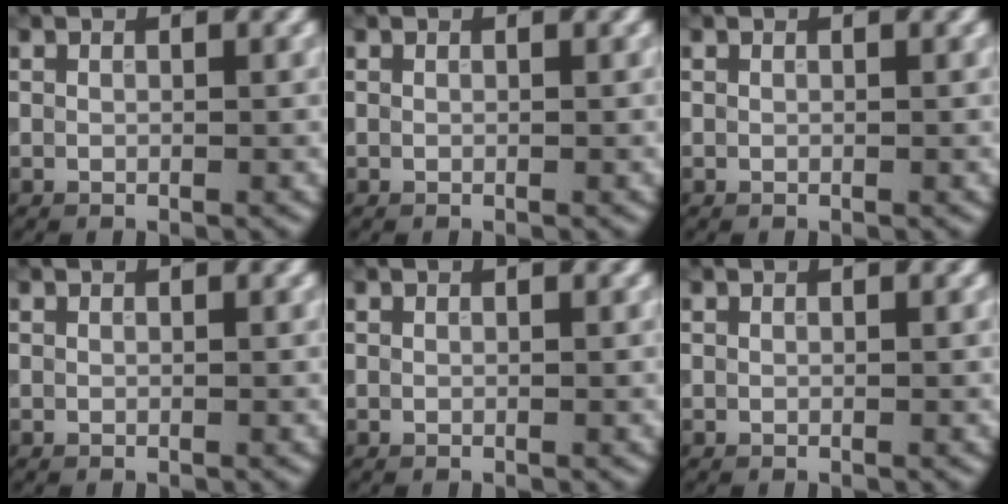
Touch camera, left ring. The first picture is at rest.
{"total": 0.0}
{"total": 0.0}
{"total": 0.0}
{"total": 0.0}
{"total": 0.0}